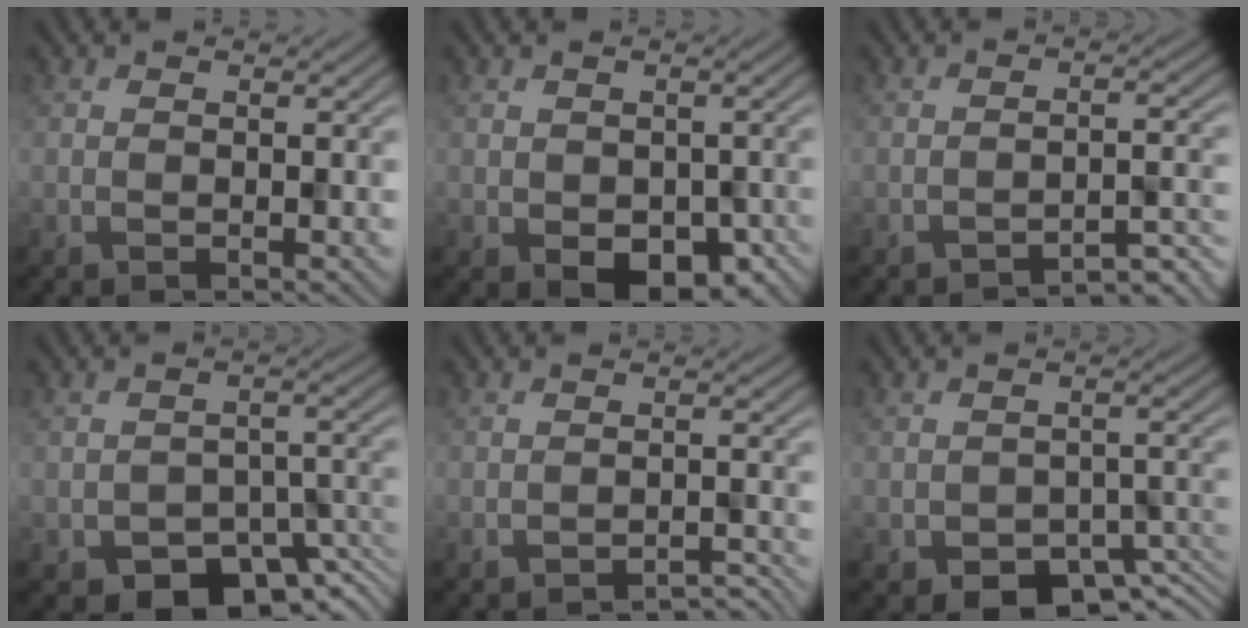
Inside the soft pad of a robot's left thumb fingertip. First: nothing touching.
{"total": 6.1, "force": [-2.4, 4.0, 4.0], "torque": [-0.068, -0.029, -0.024]}
{"total": 3.6, "force": [-3.1, 0.5, 1.7], "torque": [-0.021, 0.010, -0.045]}
{"total": 8.8, "force": [-5.5, 4.9, 4.9], "torque": [-0.068, -0.022, -0.084]}
{"total": 2.1, "force": [-2.0, 0.3, 0.6], "torque": [-0.005, 0.005, -0.032]}
{"total": 6.9, "force": [-4.4, 3.6, 4.0], "torque": [-0.053, -0.018, -0.061]}